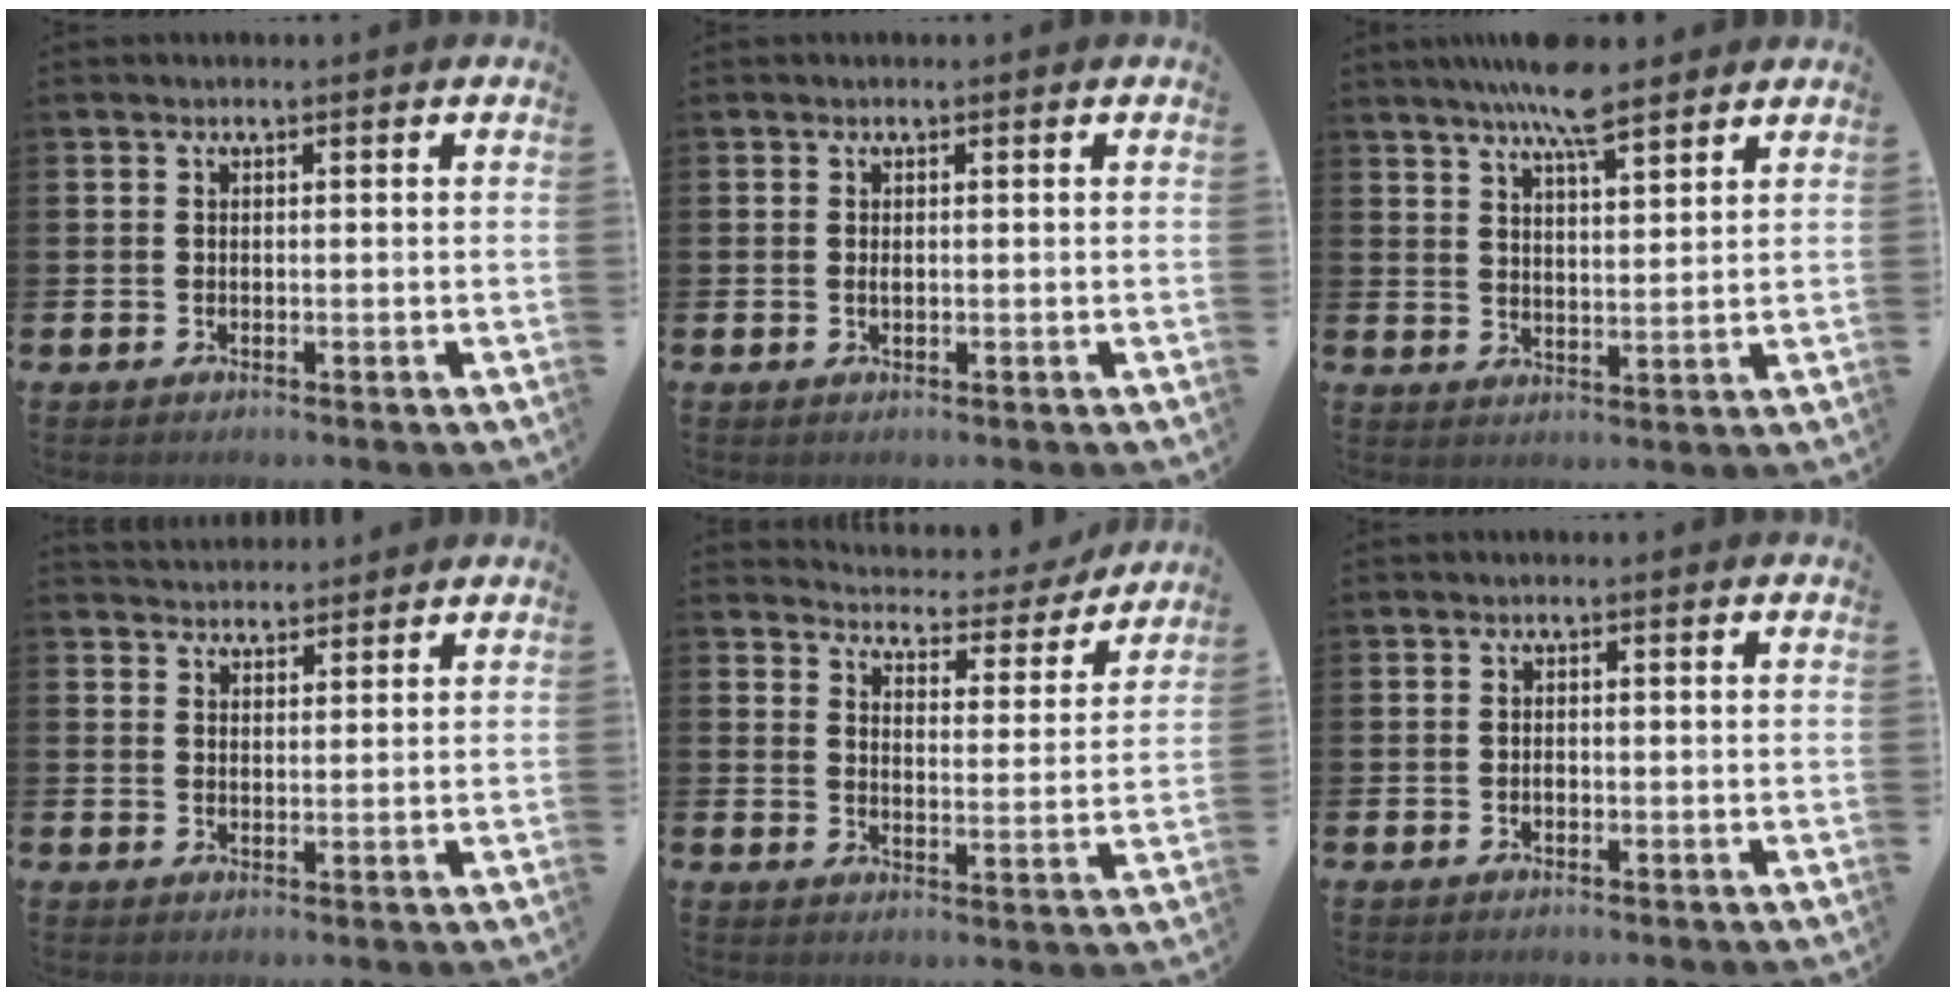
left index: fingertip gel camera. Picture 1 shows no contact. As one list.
[{"total": 0.6, "force": [0.1, 0.3, 0.6], "torque": [-0.009, 0.001, 0.001]}, {"total": 7.1, "force": [6.4, 0.9, 2.8], "torque": [-0.068, -0.026, 0.115]}, {"total": 3.4, "force": [3.3, 0.8, -0.1], "torque": [-0.003, -0.014, 0.060]}, {"total": 4.5, "force": [4.4, 0.9, 0.4], "torque": [-0.025, -0.039, 0.068]}, {"total": 0.6, "force": [-0.2, 0.3, 0.4], "torque": [-0.014, 0.002, -0.004]}]